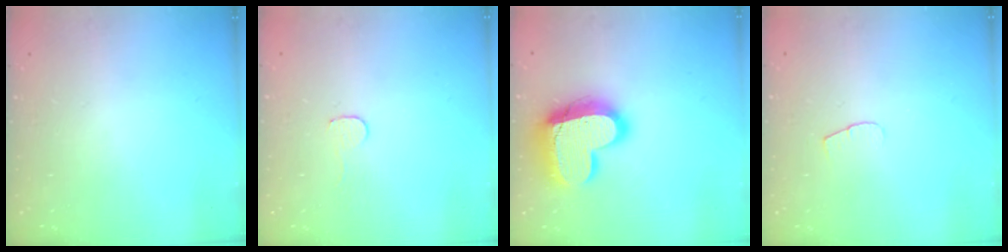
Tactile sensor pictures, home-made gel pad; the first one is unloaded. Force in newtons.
{"total": 3.5, "press": 3.5, "slide": 0.3}
{"total": 19.3, "press": 19.2, "slide": 1.6}
{"total": 3.7, "press": 3.7, "slide": 0.4}